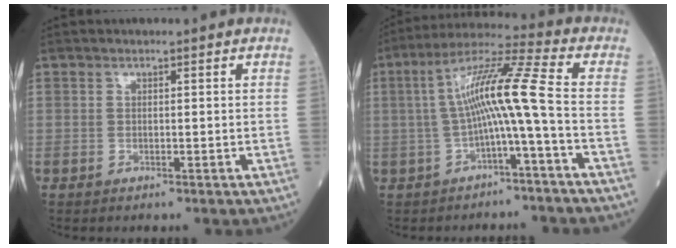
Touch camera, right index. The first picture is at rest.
{"total": 11.1, "force": [-1.5, -0.3, 10.9], "torque": [-0.205, 0.033, -0.027]}